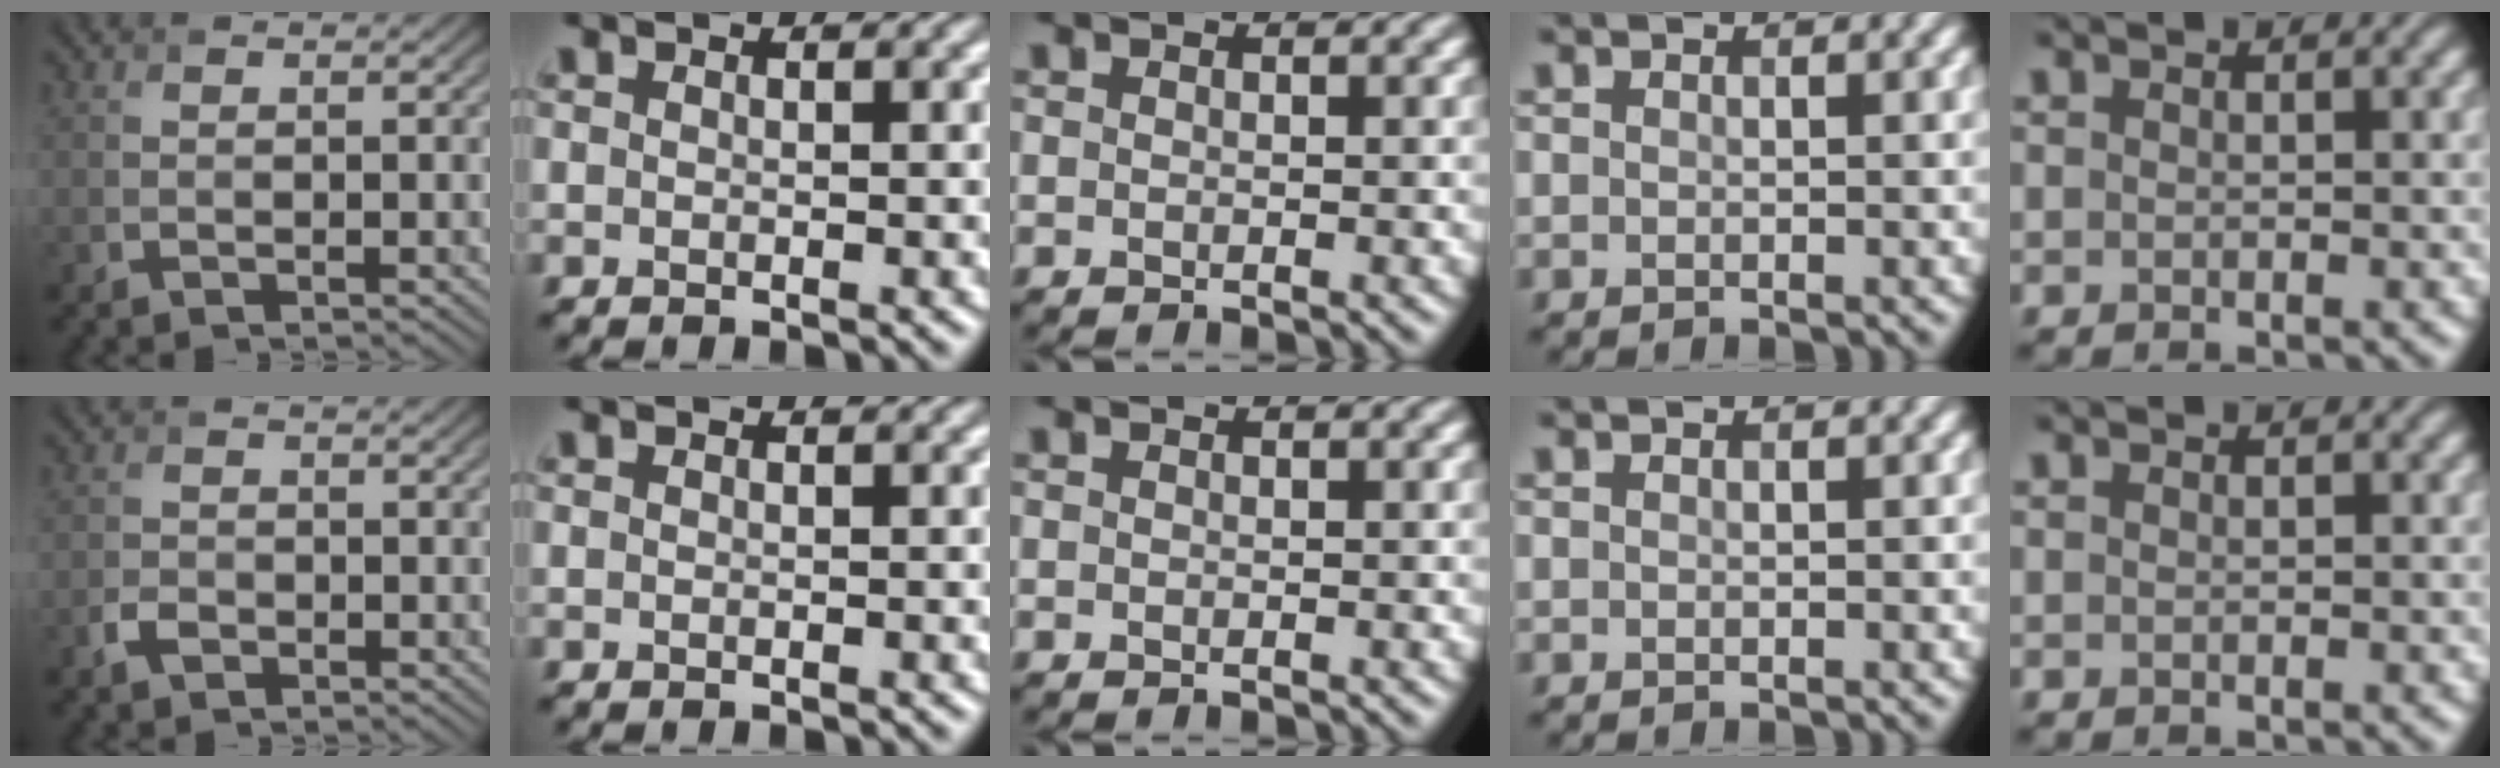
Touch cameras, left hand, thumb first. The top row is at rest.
{"thumb": {"total": 1.9, "force": [-1.1, 1.2, 0.9], "torque": [-0.020, -0.001, -0.025]}}